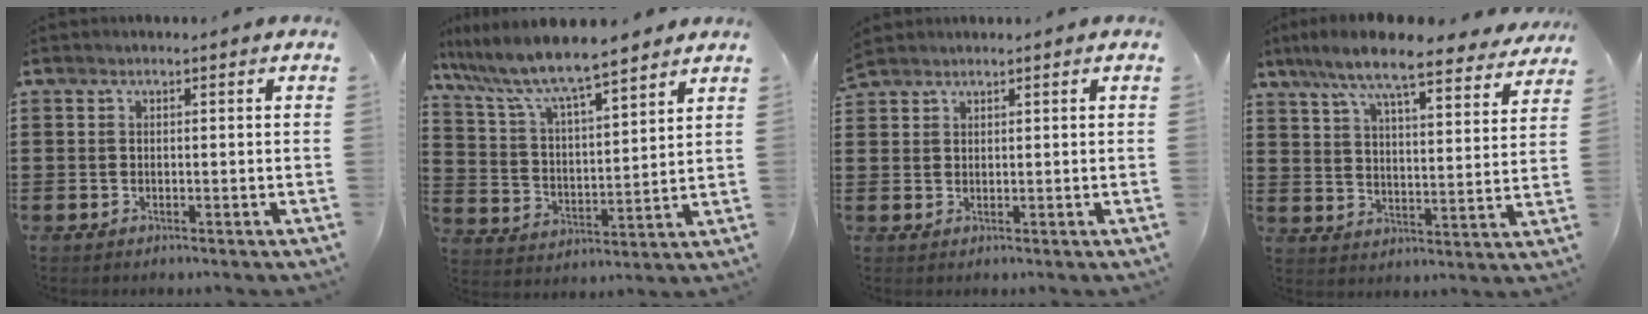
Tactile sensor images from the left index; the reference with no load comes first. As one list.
[{"total": 7.8, "force": [6.9, 0.6, 3.5], "torque": [-0.097, -0.040, 0.115]}, {"total": 1.8, "force": [1.7, 0.5, 0.2], "torque": [-0.006, 0.001, 0.035]}, {"total": 9.4, "force": [8.0, 0.7, 4.9], "torque": [-0.118, -0.042, 0.134]}]